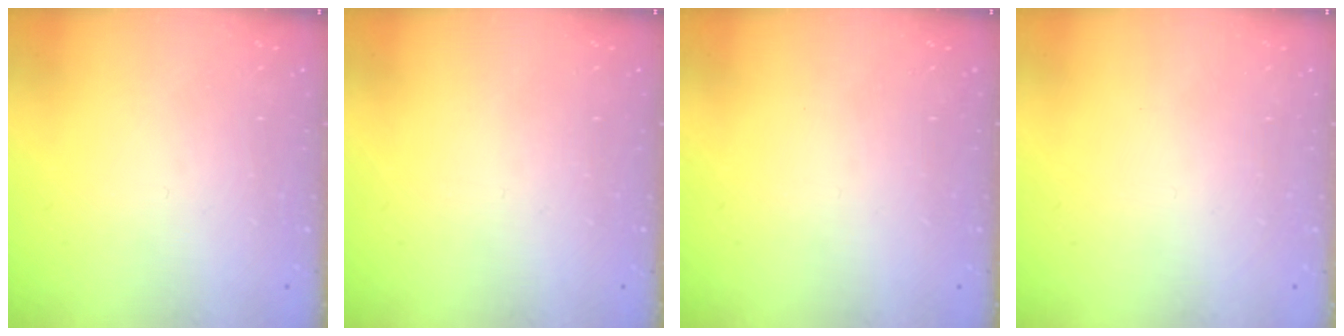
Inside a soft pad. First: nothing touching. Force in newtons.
{"total": 0.0}
{"total": 0.0}
{"total": 1.6, "press": 1.6, "slide": 0.1}